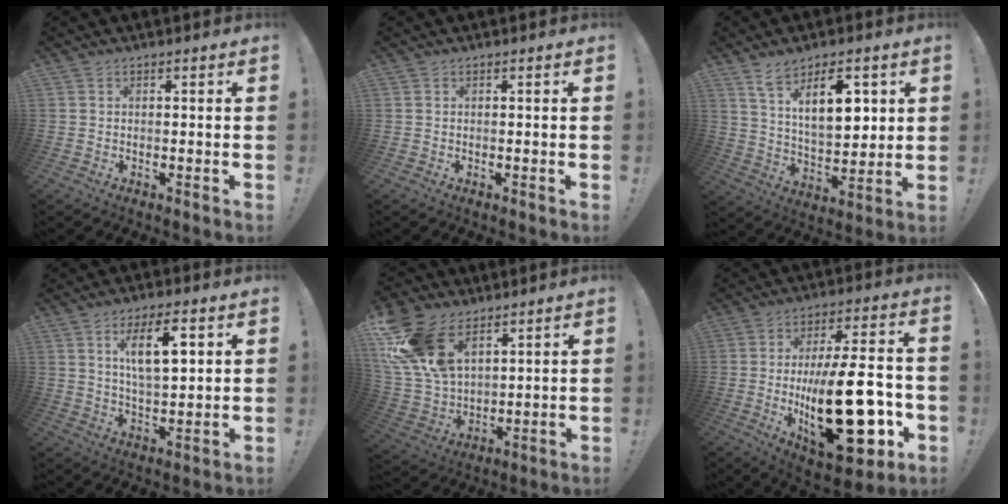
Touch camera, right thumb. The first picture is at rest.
{"total": 0.0}
{"total": 14.1, "force": [7.2, 6.4, 10.3], "torque": [-0.159, -0.020, 0.125]}
{"total": 11.2, "force": [4.3, 3.9, 9.5], "torque": [-0.153, -0.004, 0.069]}
{"total": 18.9, "force": [9.6, 11.5, 11.5], "torque": [-0.238, -0.047, 0.182]}
{"total": 30.3, "force": [-5.1, 12.7, 27.0], "torque": [-0.442, 0.023, -0.065]}